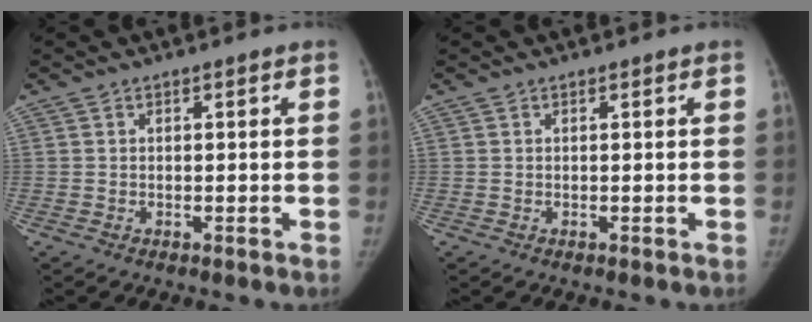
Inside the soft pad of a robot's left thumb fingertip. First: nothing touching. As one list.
[{"total": 0.0}]